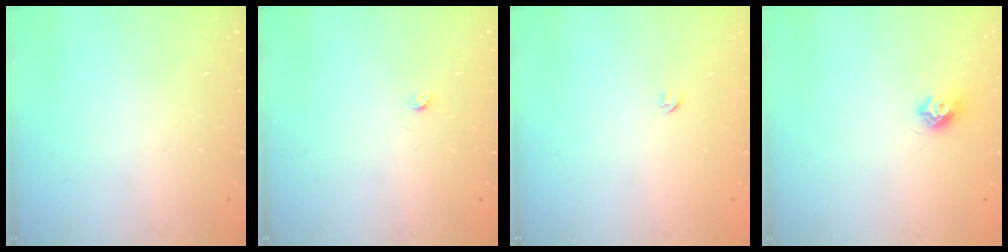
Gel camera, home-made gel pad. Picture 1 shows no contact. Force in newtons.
{"total": 2.5, "press": 2.5, "slide": 0.4}
{"total": 3.4, "press": 3.4, "slide": 0.5}
{"total": 7.3, "press": 7.2, "slide": 0.3}